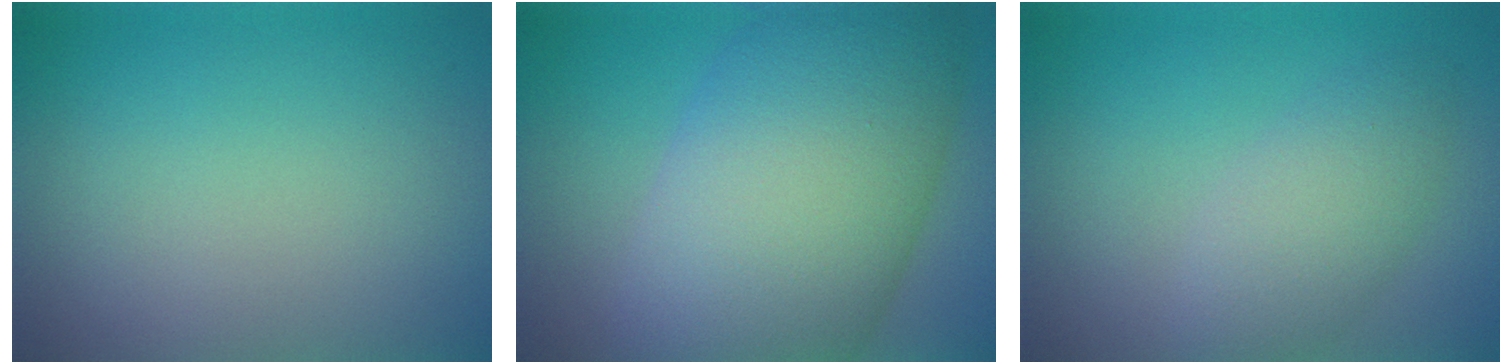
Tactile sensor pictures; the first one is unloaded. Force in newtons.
{"total": 14.9, "press": 14.8, "slide": 0.4}
{"total": 3.7, "press": 3.7, "slide": 0.1}